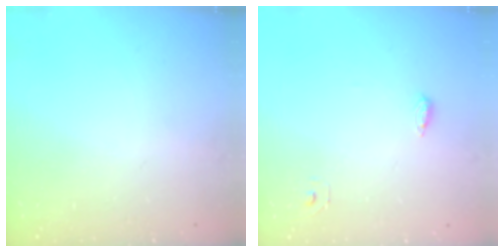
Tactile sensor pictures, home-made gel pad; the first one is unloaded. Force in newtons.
{"total": 5.4, "press": 5.3, "slide": 1.2}